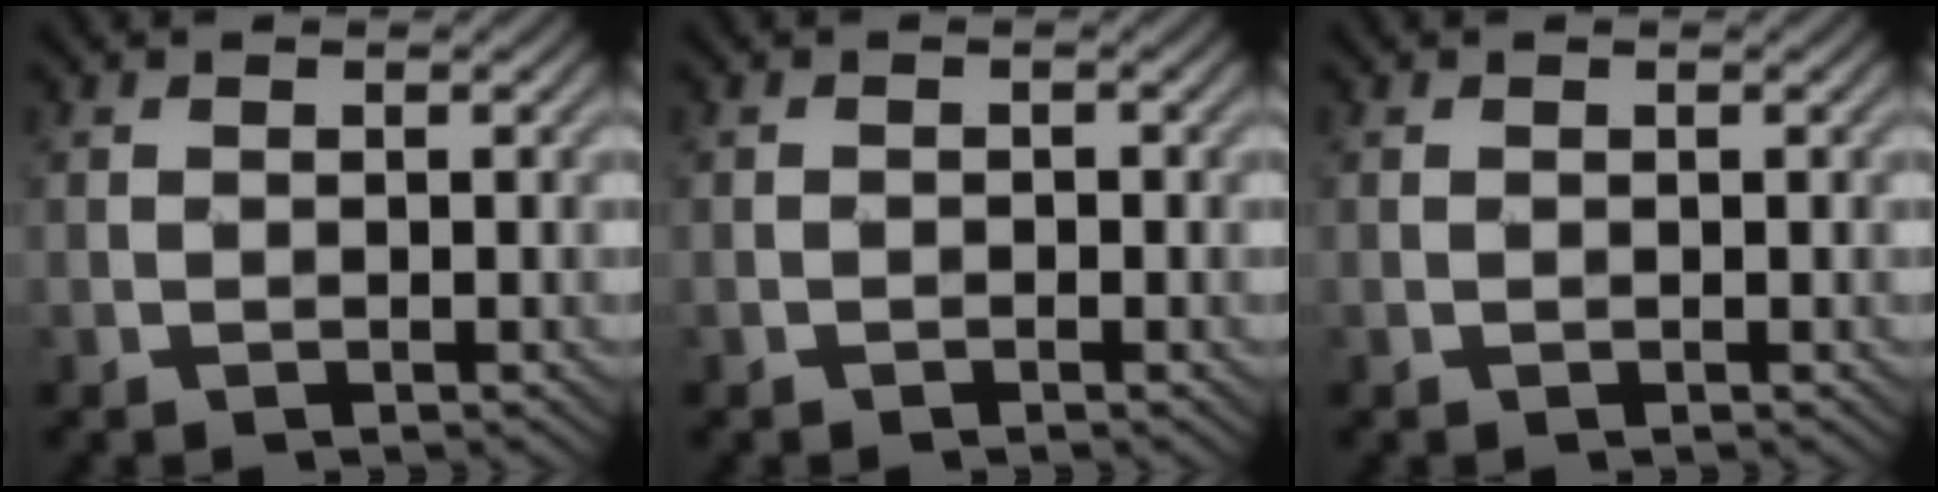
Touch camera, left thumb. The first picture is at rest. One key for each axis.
{"total": 0.8, "fx": -0.8, "fy": 0.2, "fz": 0.1, "tx": 0.003, "ty": 0.001, "tz": -0.016}
{"total": 0.0}